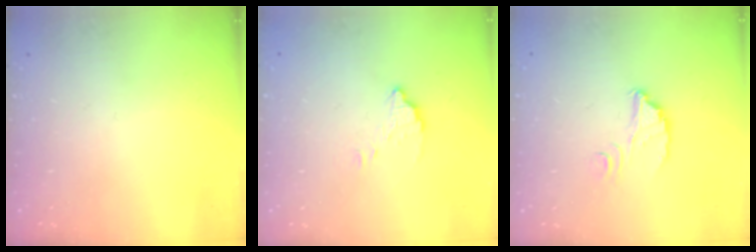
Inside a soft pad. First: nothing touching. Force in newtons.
{"total": 2.6, "press": 2.6, "slide": 0.0}
{"total": 3.5, "press": 3.5, "slide": 0.3}